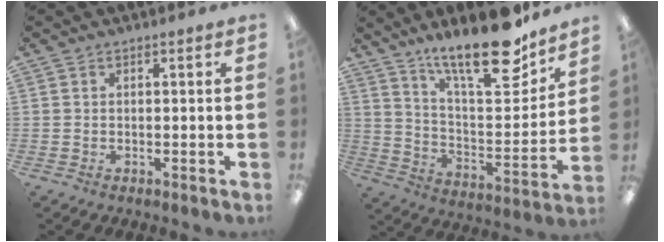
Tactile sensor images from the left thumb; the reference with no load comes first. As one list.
[{"total": 20.6, "force": [16.2, 4.9, 11.7], "torque": [-0.183, -0.119, 0.267]}]